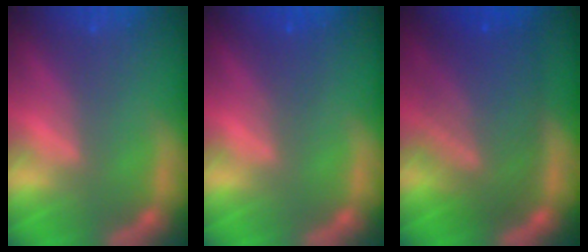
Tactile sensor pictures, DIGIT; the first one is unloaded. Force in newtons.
{"total": 1.4}
{"total": 10.0}